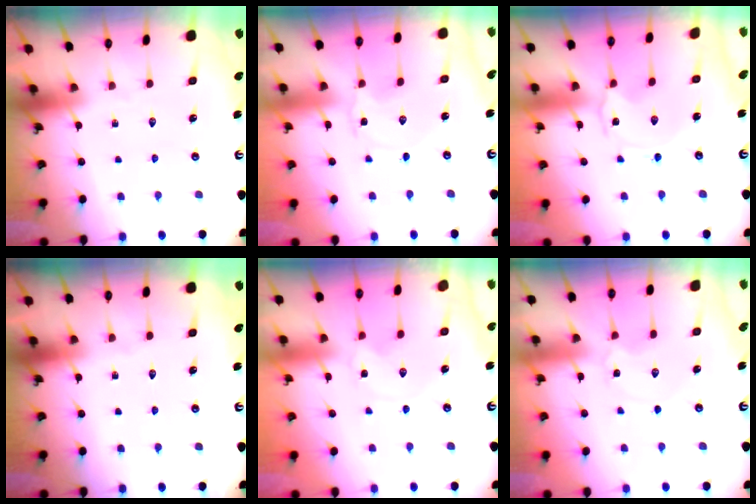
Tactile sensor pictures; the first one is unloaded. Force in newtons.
{"total": 0.7, "press": 0.7, "slide": 0.1}
{"total": 0.0}
{"total": 0.0}
{"total": 0.0}
{"total": 2.2, "press": 2.2, "slide": 0.2}